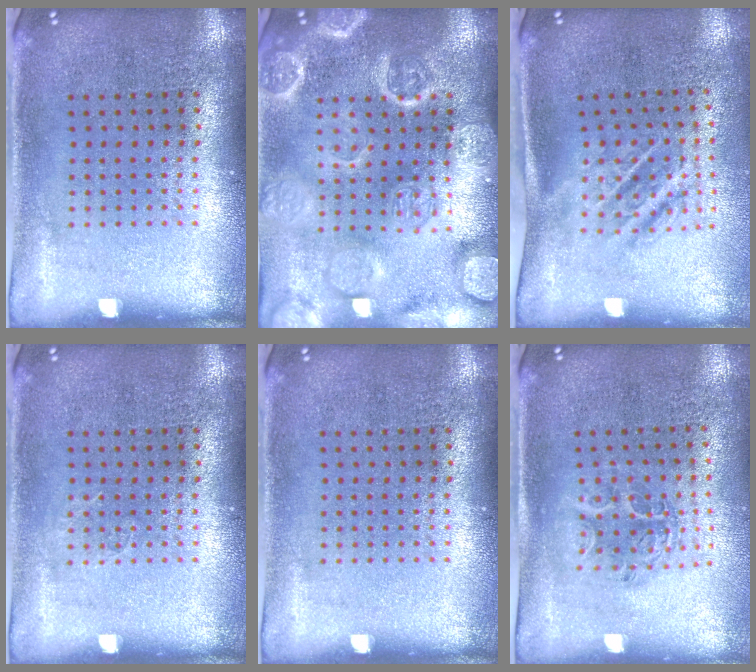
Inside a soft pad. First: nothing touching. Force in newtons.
{"total": 3.9, "press": 3.9, "slide": 0.4}
{"total": 1.7, "press": 1.2, "slide": 1.2}
{"total": 0.6, "press": 0.5, "slide": 0.2}
{"total": 0.0}
{"total": 1.1, "press": 1.1, "slide": 0.2}